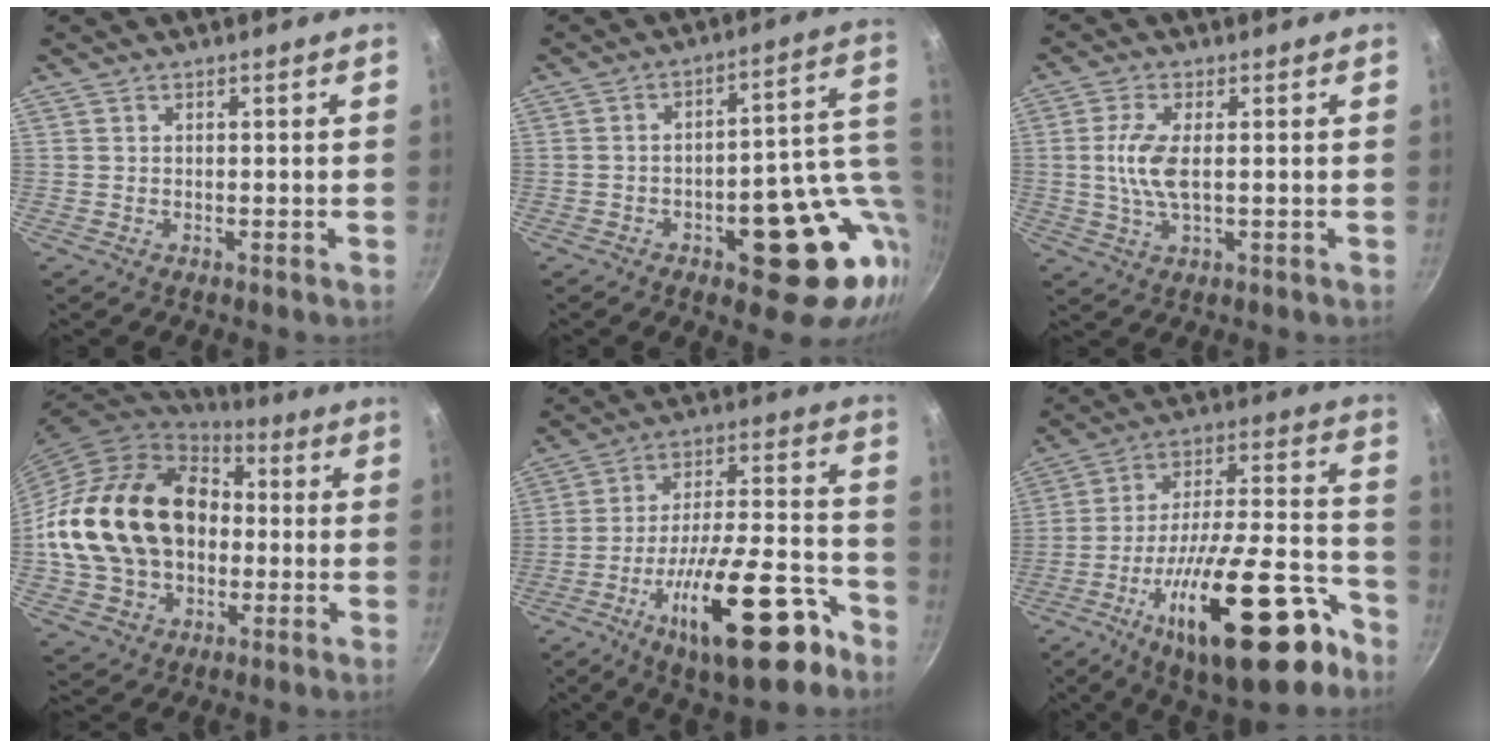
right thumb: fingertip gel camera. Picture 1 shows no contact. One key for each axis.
{"total": 21.7, "fx": -5.2, "fy": 9.8, "fz": 18.6, "tx": -0.172, "ty": 0.020, "tz": -0.059}
{"total": 6.9, "fx": 0.4, "fy": 2.7, "fz": 6.3, "tx": -0.142, "ty": 0.001, "tz": 0.005}
{"total": 23.6, "fx": -0.2, "fy": 17.8, "fz": 15.6, "tx": -0.263, "ty": 0.045, "tz": 0.003}
{"total": 22.5, "fx": -11.9, "fy": 7.7, "fz": 17.5, "tx": -0.241, "ty": 0.067, "tz": -0.185}
{"total": 28.3, "fx": -14.5, "fy": 10.3, "fz": 22.0, "tx": -0.299, "ty": 0.075, "tz": -0.228}